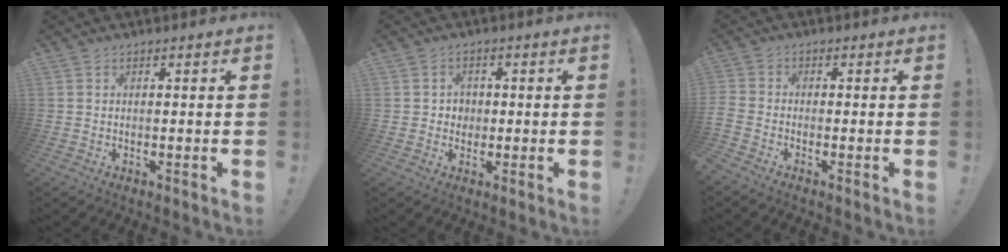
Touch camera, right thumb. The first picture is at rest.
{"total": 3.4, "force": [0.2, 3.4, 0.8], "torque": [-0.013, 0.000, 0.002]}
{"total": 2.4, "force": [-1.6, 1.2, 1.4], "torque": [-0.035, -0.002, -0.033]}